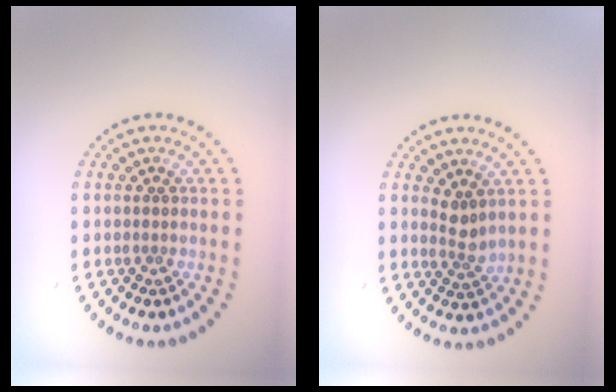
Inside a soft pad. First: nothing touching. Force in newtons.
{"total": 1.7, "press": 1.3, "slide": 1.1}